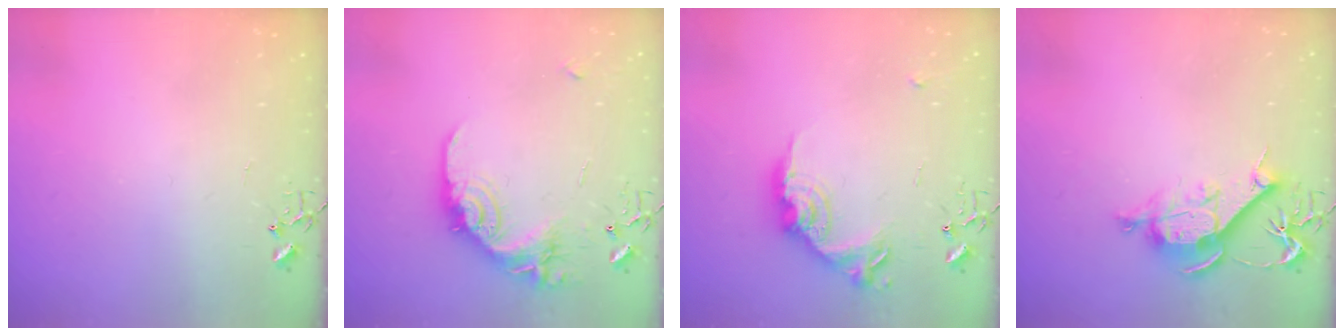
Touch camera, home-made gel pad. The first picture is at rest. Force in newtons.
{"total": 18.0, "press": 17.9, "slide": 1.1}
{"total": 16.7, "press": 16.7, "slide": 0.9}
{"total": 9.9, "press": 9.9, "slide": 0.6}